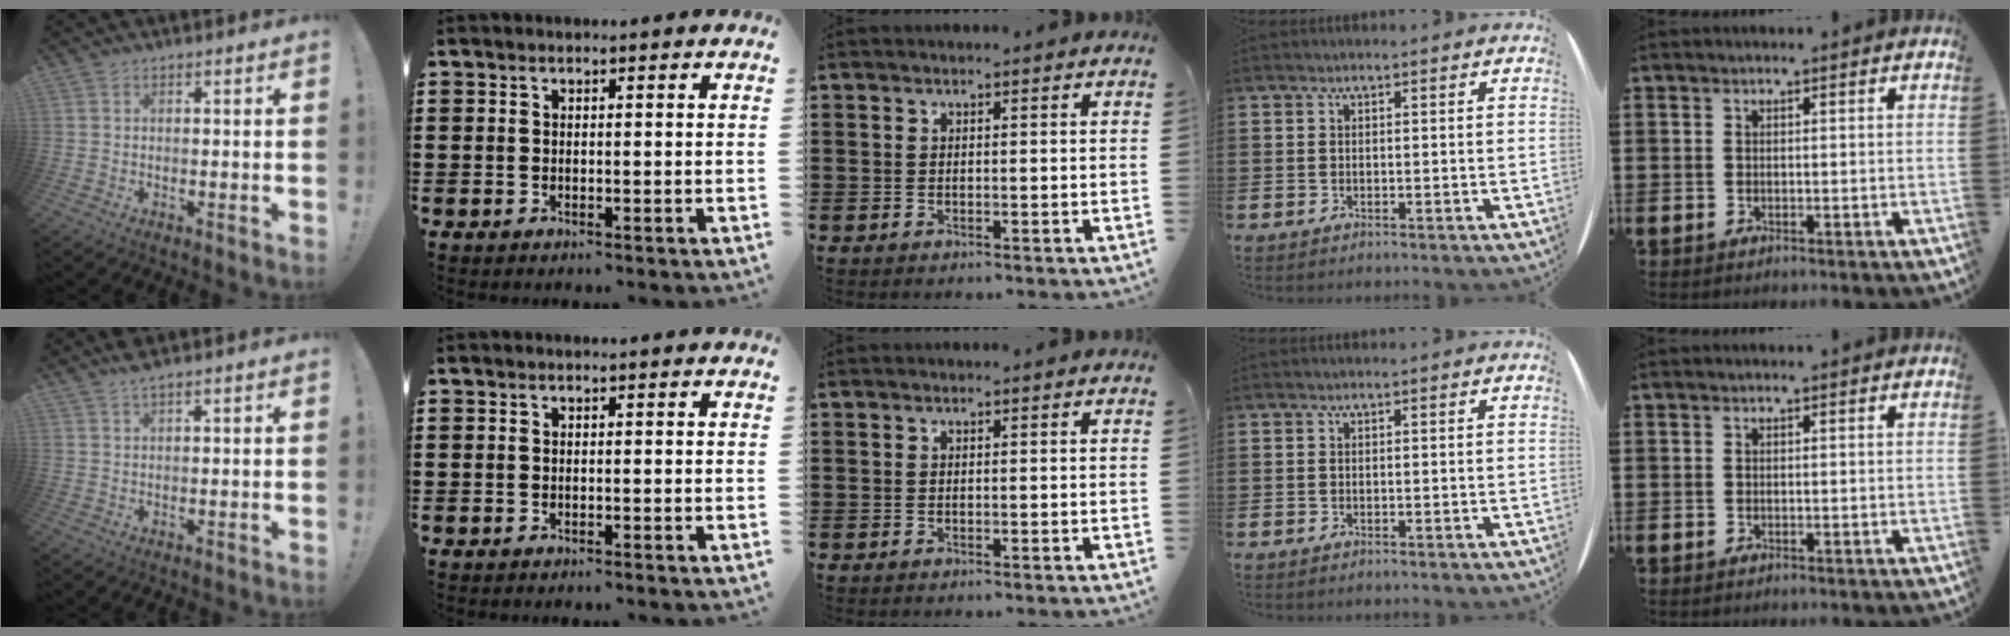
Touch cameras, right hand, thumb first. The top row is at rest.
{"thumb": {"total": 3.0, "force": [2.6, 0.4, 1.5], "torque": [-0.025, -0.011, 0.045]}}